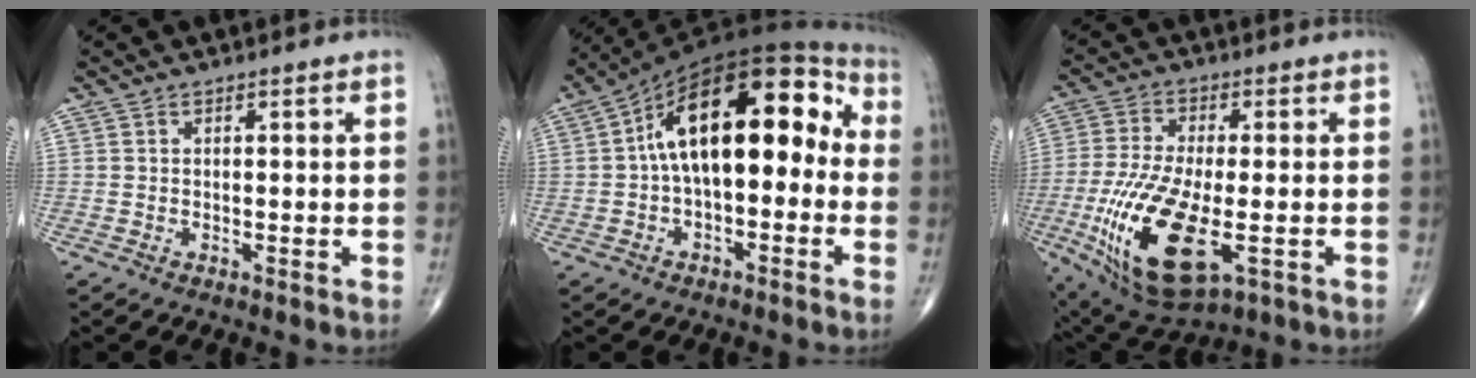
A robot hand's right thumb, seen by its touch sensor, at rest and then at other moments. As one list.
[{"total": 20.2, "force": [1.0, 10.3, 17.4], "torque": [-0.254, 0.050, 0.003]}, {"total": 18.5, "force": [-5.1, 7.3, 16.2], "torque": [-0.346, -0.015, -0.076]}]